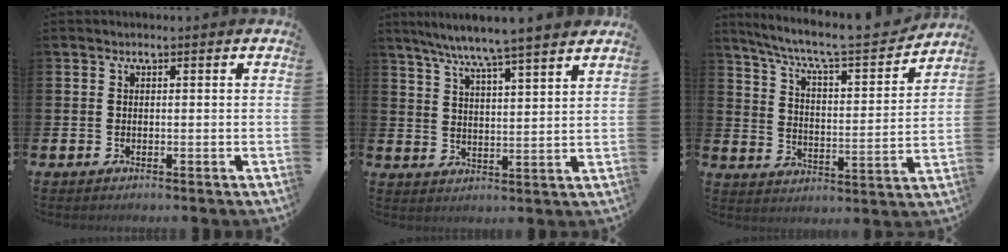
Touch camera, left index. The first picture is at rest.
{"total": 7.1, "force": [6.7, -0.6, 2.4], "torque": [-0.071, -0.037, 0.116]}
{"total": 8.1, "force": [7.3, 1.0, 3.4], "torque": [-0.091, -0.053, 0.118]}